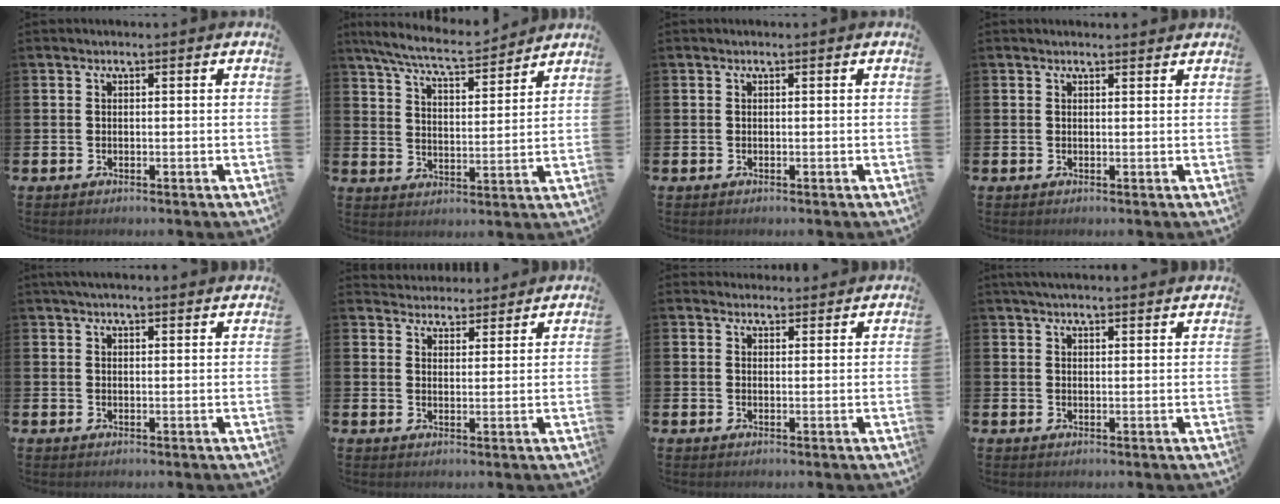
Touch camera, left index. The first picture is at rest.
{"total": 7.6, "force": [7.1, 0.7, 2.6], "torque": [-0.074, -0.039, 0.125]}
{"total": 0.0}
{"total": 0.8, "force": [0.8, 0.1, 0.2], "torque": [0.010, -0.004, 0.011]}
{"total": 2.4, "force": [2.3, 0.1, 0.7], "torque": [-0.016, -0.004, 0.041]}
{"total": 3.7, "force": [3.6, 0.8, -0.6], "torque": [0.000, -0.022, 0.065]}
{"total": 2.3, "force": [2.2, 0.6, -0.2], "torque": [0.009, -0.010, 0.039]}
{"total": 3.0, "force": [2.9, 0.2, 0.7], "torque": [-0.018, -0.006, 0.053]}